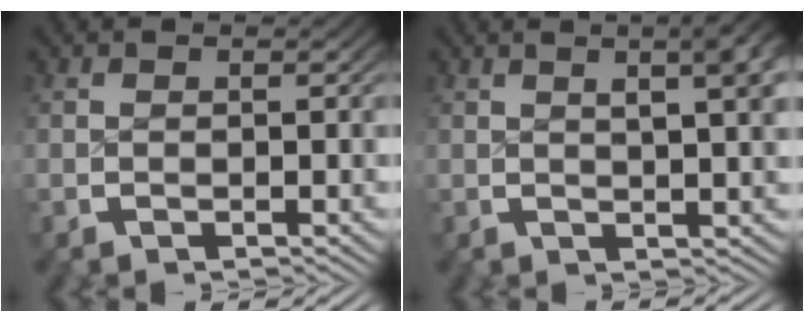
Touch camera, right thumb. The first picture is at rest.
{"total": 7.0, "force": [2.6, 2.8, 5.9], "torque": [-0.054, 0.016, 0.032]}